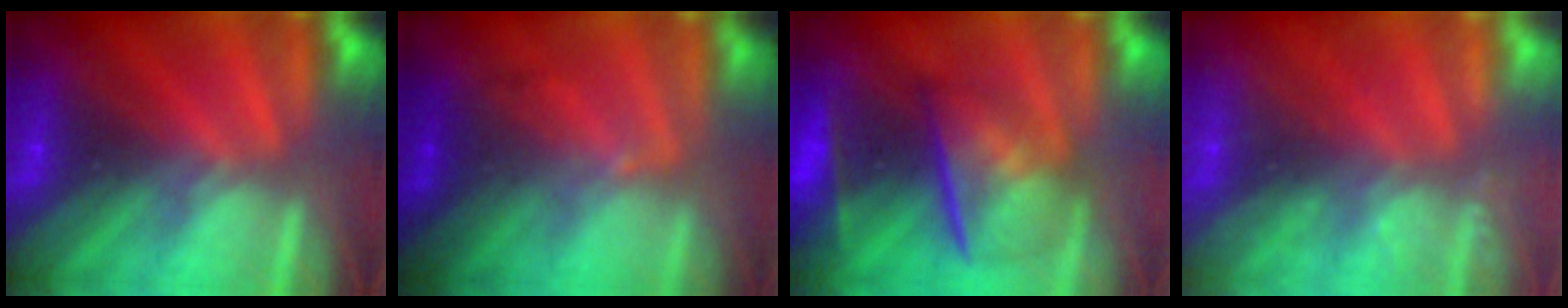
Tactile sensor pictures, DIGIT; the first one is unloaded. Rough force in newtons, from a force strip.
{"total": 2.1}
{"total": 6.9}
{"total": 2.4}